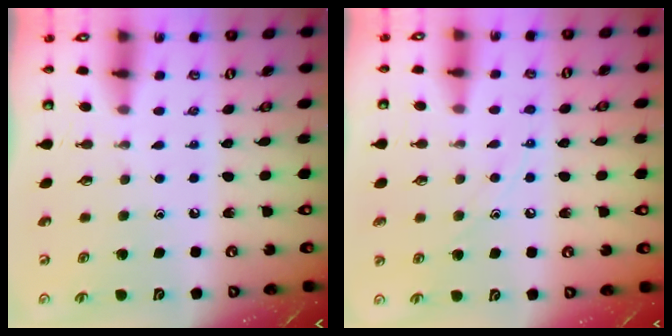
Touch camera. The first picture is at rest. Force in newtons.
{"total": 7.5, "press": 7.5, "slide": 0.7}